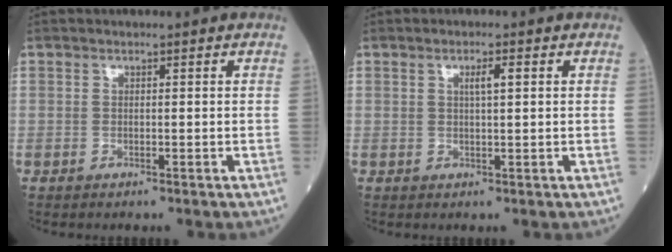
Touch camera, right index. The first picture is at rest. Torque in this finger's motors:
{"motor_torque": [0.57, 0.35, 0.29, 0.09]}